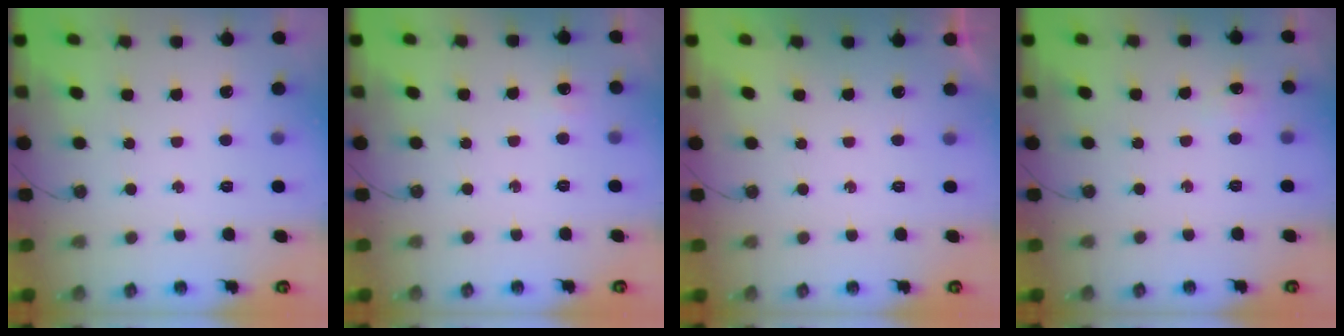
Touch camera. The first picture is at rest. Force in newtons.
{"total": 3.7, "press": 3.7, "slide": 0.4}
{"total": 0.0}
{"total": 5.9, "press": 5.8, "slide": 0.8}